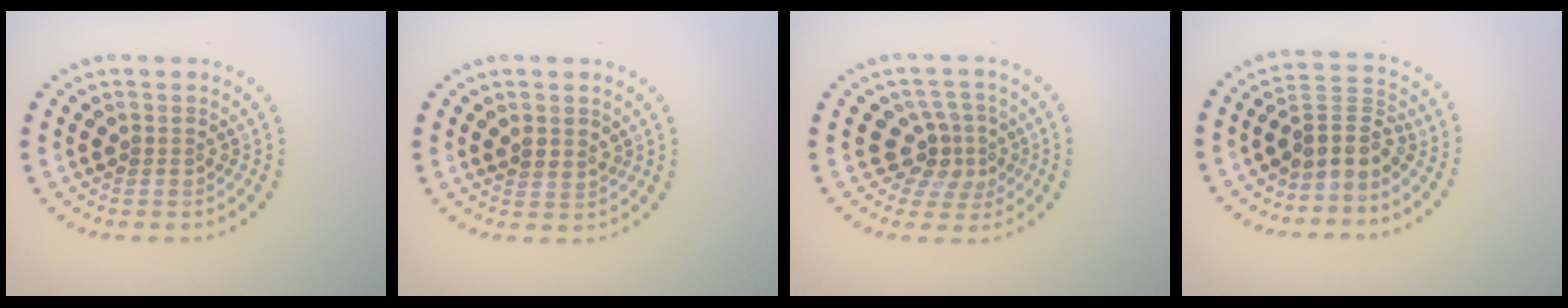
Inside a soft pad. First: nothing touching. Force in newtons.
{"total": 1.0, "press": 0.8, "slide": 0.7}
{"total": 3.2, "press": 2.7, "slide": 1.7}
{"total": 3.2, "press": 2.4, "slide": 2.1}